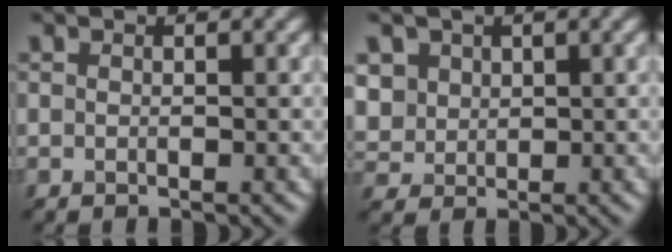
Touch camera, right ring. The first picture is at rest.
{"total": 2.4, "force": [1.4, 1.9, -0.1], "torque": [-0.030, 0.009, 0.056]}